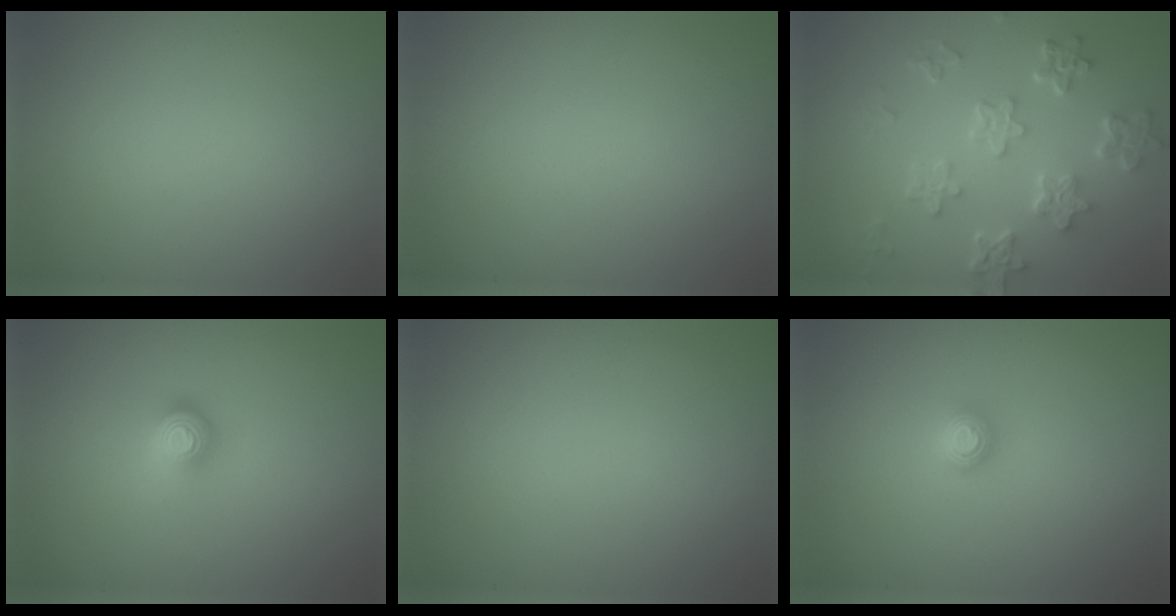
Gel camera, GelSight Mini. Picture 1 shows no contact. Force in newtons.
{"total": 0.0}
{"total": 5.3, "press": 4.1, "slide": 3.4}
{"total": 2.2, "press": 1.4, "slide": 1.7}
{"total": 0.0}
{"total": 1.1, "press": 1.1, "slide": 0.1}